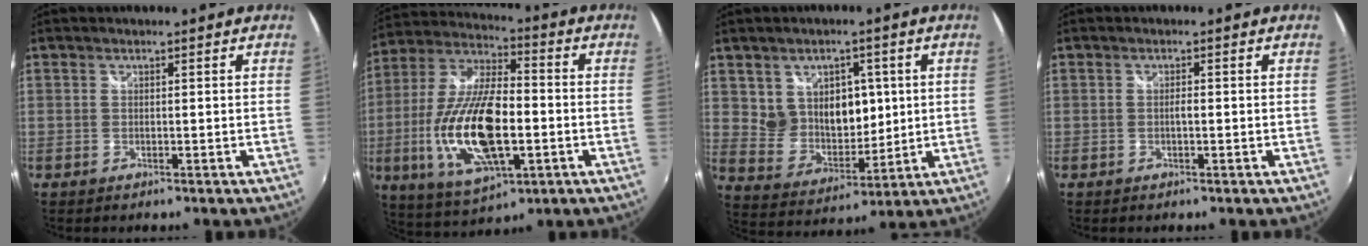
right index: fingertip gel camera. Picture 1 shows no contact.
{"total": 20.7, "force": [-4.4, 8.3, 18.5], "torque": [-0.378, -0.017, -0.074]}
{"total": 10.7, "force": [3.3, 8.6, 5.5], "torque": [-0.090, 0.003, 0.075]}
{"total": 0.9, "force": [-0.2, 0.3, 0.8], "torque": [-0.014, 0.002, -0.005]}